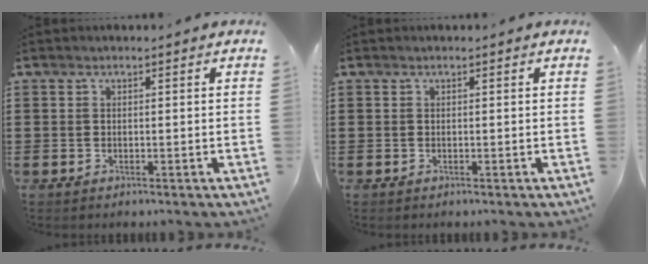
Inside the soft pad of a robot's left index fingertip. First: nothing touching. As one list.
[{"total": 0.0}]